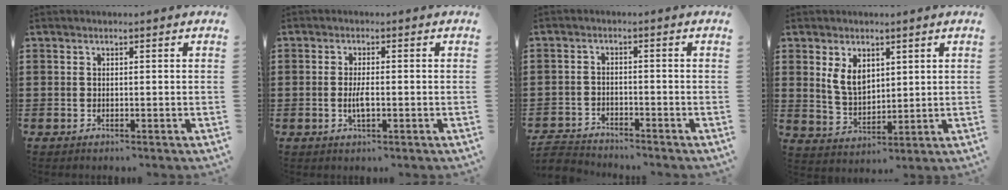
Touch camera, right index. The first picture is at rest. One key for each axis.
{"total": 2.9, "fx": -0.6, "fy": 0.7, "fz": 2.7, "tx": -0.055, "ty": -0.002, "tz": -0.012}
{"total": 2.8, "fx": -2.8, "fy": 0.2, "fz": -0.2, "tx": -0.011, "ty": -0.006, "tz": -0.064}
{"total": 5.4, "fx": 2.3, "fy": 3.5, "fz": 3.5, "tx": -0.079, "ty": 0.010, "tz": 0.043}